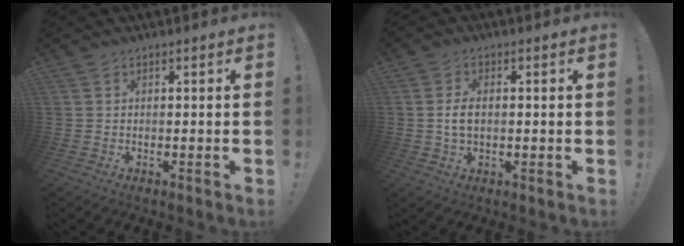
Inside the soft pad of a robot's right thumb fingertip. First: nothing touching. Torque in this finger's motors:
{"motor_torque": [0.09, -0.04, 0.16, 0.35, 0.11]}